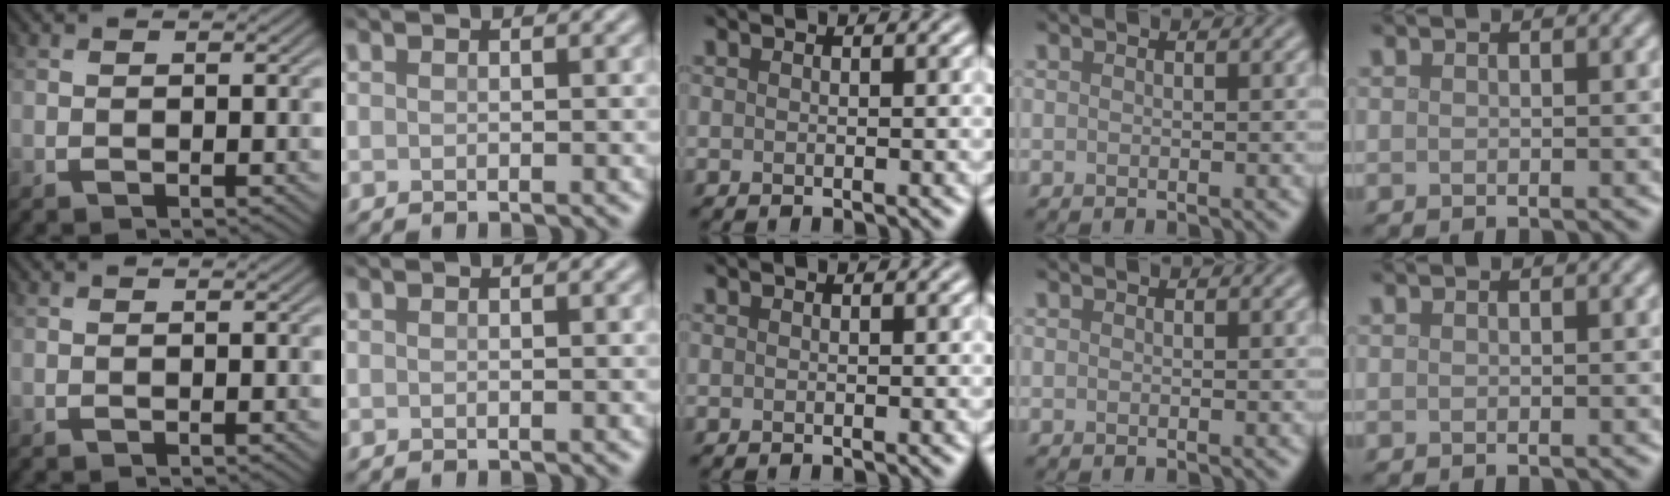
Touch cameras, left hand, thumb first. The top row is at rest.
{}